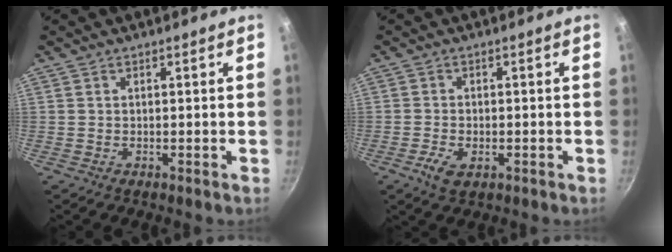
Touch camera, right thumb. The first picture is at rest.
{"total": 3.9, "force": [-1.7, 2.2, 2.7], "torque": [-0.053, 0.003, -0.028]}